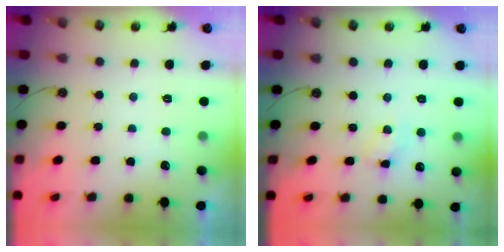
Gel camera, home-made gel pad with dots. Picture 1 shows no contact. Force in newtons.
{"total": 4.5, "press": 4.4, "slide": 0.2}